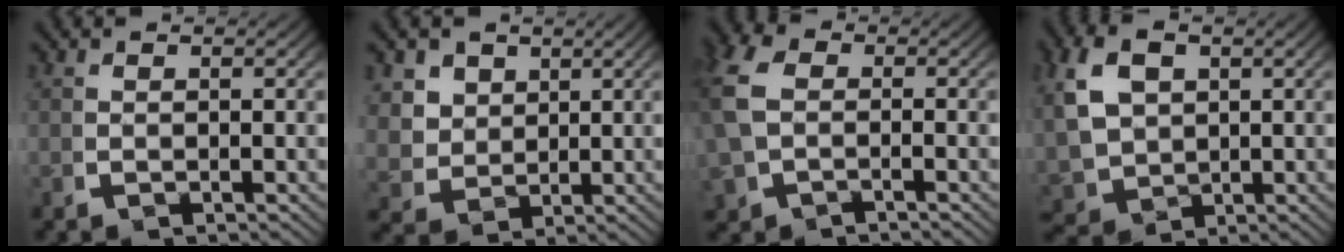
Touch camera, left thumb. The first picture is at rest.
{"total": 4.9, "force": [1.8, 3.8, 2.4], "torque": [-0.059, -0.026, 0.047]}
{"total": 4.5, "force": [-0.2, 3.5, 2.8], "torque": [-0.082, -0.008, 0.003]}
{"total": 6.3, "force": [1.1, 4.7, 4.0], "torque": [-0.109, -0.024, 0.043]}